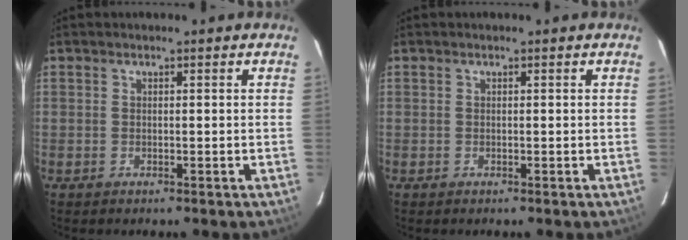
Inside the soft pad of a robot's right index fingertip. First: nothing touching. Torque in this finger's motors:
{"motor_torque": [0.00, 0.00, 0.02, 0.00]}